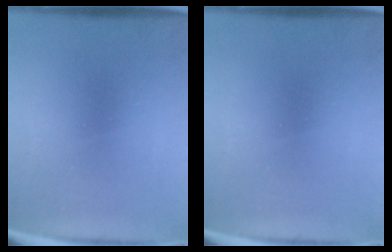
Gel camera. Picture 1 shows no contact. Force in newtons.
{"total": 0.0}